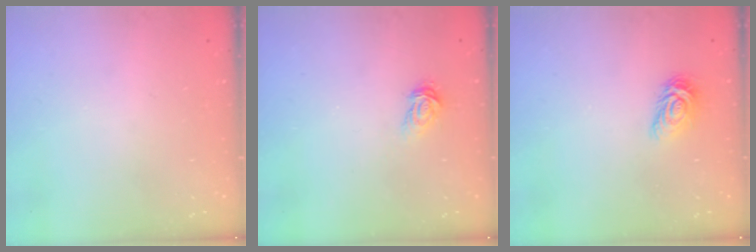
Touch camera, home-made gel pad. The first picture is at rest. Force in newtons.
{"total": 3.2, "press": 3.2, "slide": 0.3}
{"total": 6.8, "press": 6.8, "slide": 0.2}